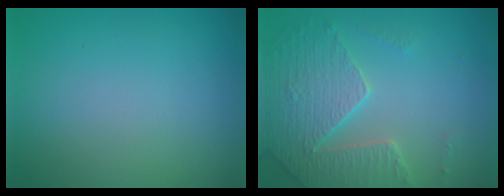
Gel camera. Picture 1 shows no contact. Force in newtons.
{"total": 4.5, "press": 4.2, "slide": 1.5}